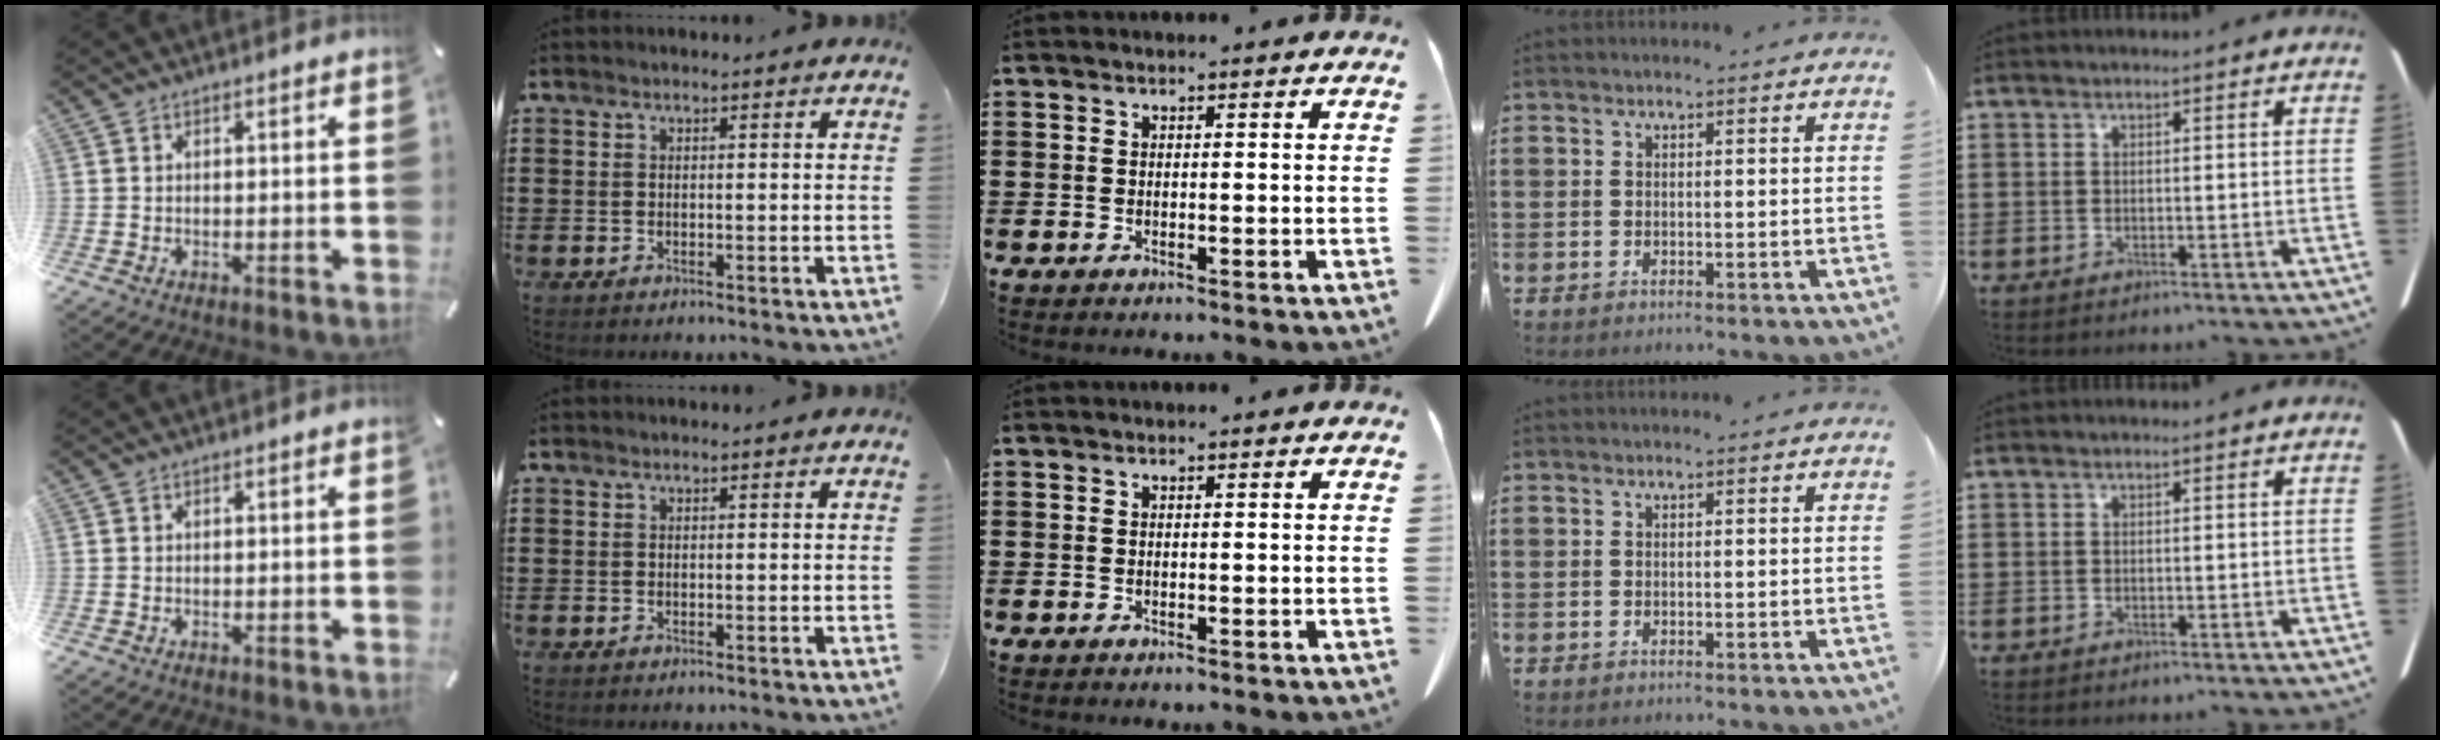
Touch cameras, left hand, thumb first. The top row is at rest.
{}